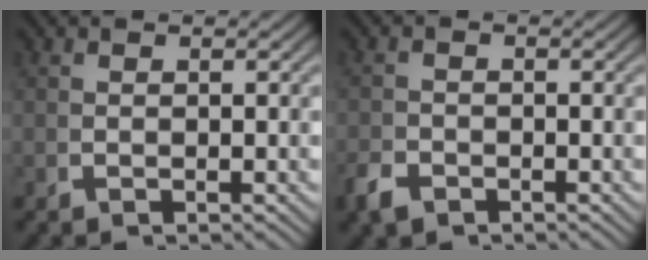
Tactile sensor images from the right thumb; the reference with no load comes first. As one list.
[{"total": 1.7, "force": [-1.5, 0.8, 0.3], "torque": [-0.004, -0.006, -0.026]}]